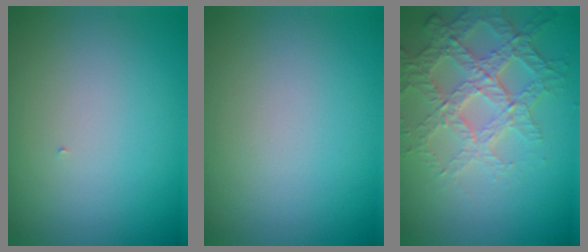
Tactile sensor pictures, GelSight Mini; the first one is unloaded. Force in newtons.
{"total": 0.0}
{"total": 4.5, "press": 4.1, "slide": 1.8}